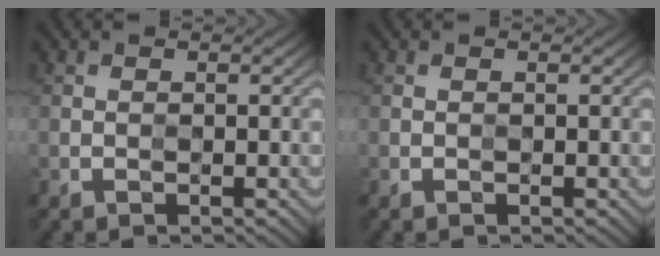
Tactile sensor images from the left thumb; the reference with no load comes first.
{"total": 0.0}